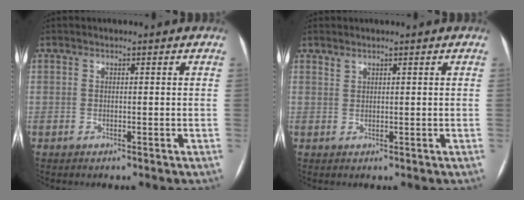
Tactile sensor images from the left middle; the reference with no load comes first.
{"total": 0.7, "force": [0.7, 0.1, 0.1], "torque": [-0.005, 0.001, 0.016]}